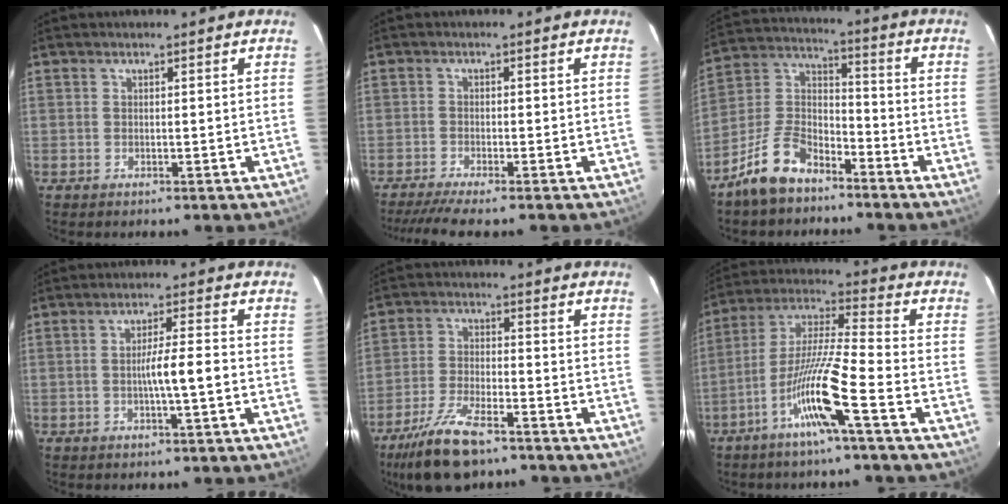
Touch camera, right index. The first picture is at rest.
{"total": 6.2, "force": [-5.2, -0.3, 3.3], "torque": [-0.052, -0.016, -0.086]}
{"total": 10.5, "force": [-7.8, 4.8, 5.1], "torque": [-0.116, 0.015, -0.155]}
{"total": 4.9, "force": [-1.0, -0.2, 4.8], "torque": [-0.081, 0.004, -0.018]}
{"total": 10.8, "force": [-7.9, 2.7, 6.9], "torque": [-0.138, -0.022, -0.144]}
{"total": 12.5, "force": [-6.1, -0.8, 10.9], "torque": [-0.216, -0.005, -0.122]}